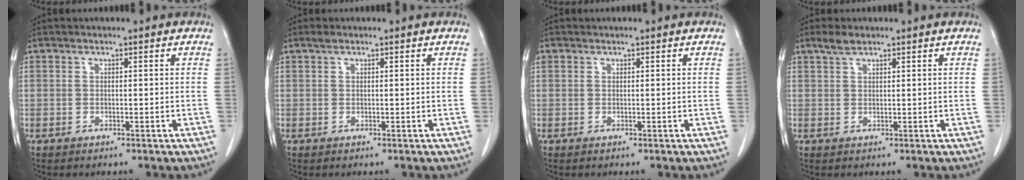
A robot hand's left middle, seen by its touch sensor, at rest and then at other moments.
{"total": 0.8, "force": [0.6, 0.2, 0.4], "torque": [-0.015, 0.009, 0.013]}
{"total": 0.6, "force": [0.4, 0.4, 0.1], "torque": [-0.005, 0.012, 0.009]}
{"total": 2.2, "force": [1.7, 0.6, 1.2], "torque": [-0.030, 0.007, 0.035]}